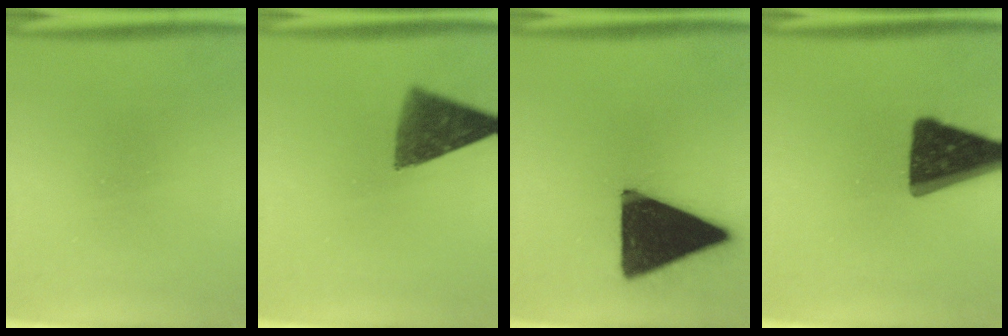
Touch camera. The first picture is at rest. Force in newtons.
{"total": 9.6}
{"total": 19.2}
{"total": 16.6}